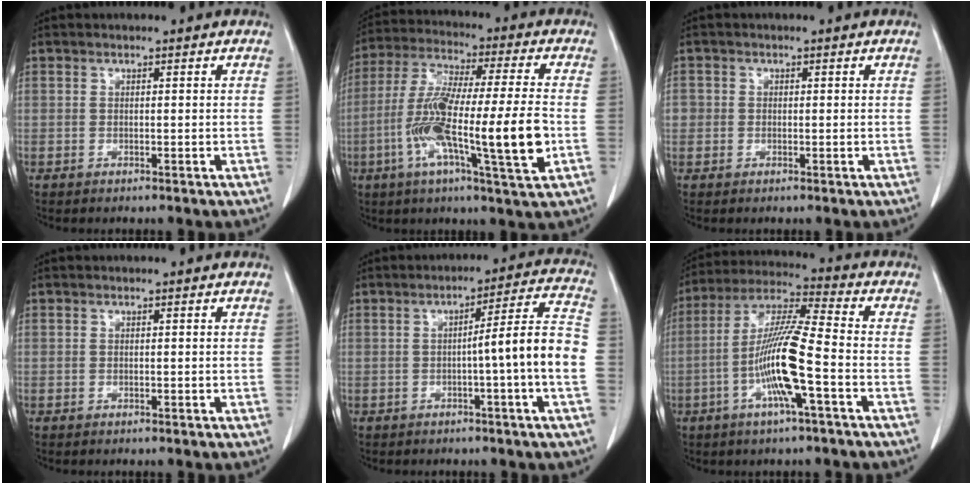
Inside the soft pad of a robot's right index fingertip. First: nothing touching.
{"total": 18.0, "force": [-4.1, 1.0, 17.5], "torque": [-0.315, -0.006, -0.074]}
{"total": 2.2, "force": [-0.1, 2.1, 0.5], "torque": [-0.004, 0.007, -0.002]}
{"total": 0.0}
{"total": 9.8, "force": [-1.8, -1.4, 9.6], "torque": [-0.130, 0.016, -0.027]}
{"total": 12.5, "force": [-3.7, 0.4, 12.0], "torque": [-0.238, 0.002, -0.076]}